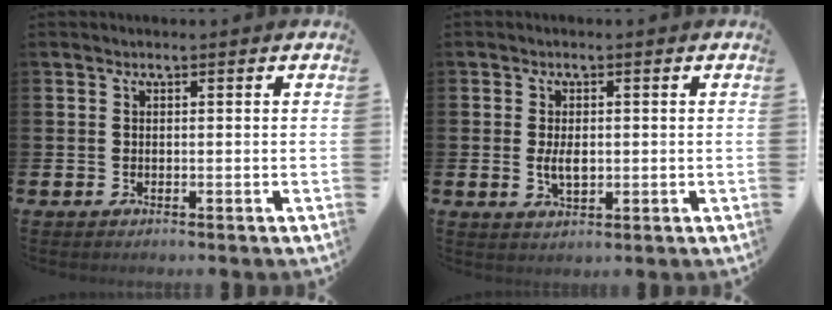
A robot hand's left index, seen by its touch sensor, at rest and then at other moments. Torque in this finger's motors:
{"motor_torque": [0.73, 0.04, 0.14, 0.10]}